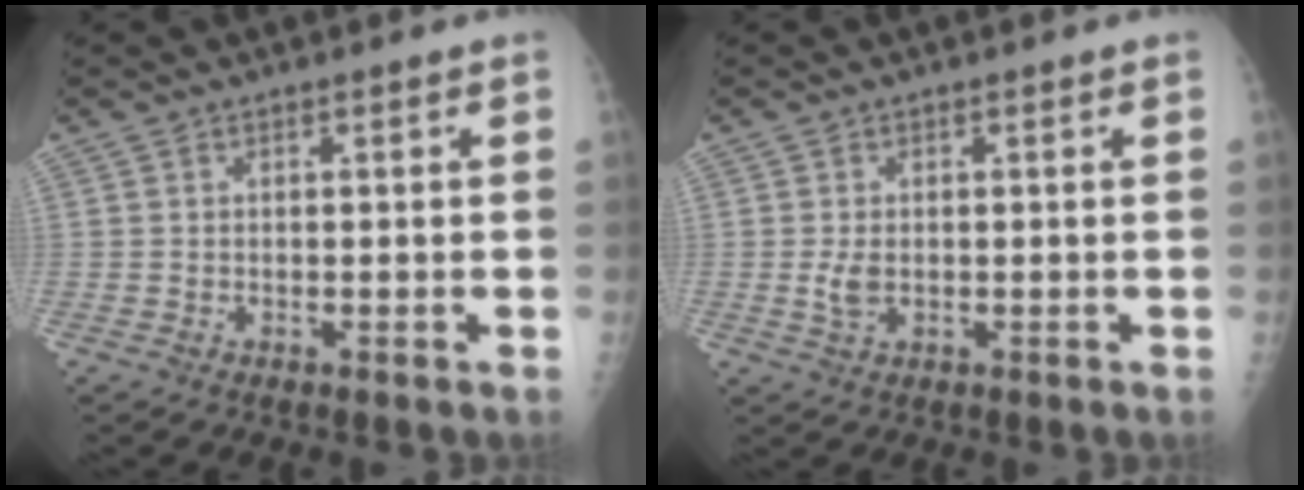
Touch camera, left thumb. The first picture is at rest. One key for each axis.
{"total": 2.8, "fx": -0.1, "fy": 1.7, "fz": 2.2, "tx": -0.043, "ty": -0.005, "tz": -0.001}